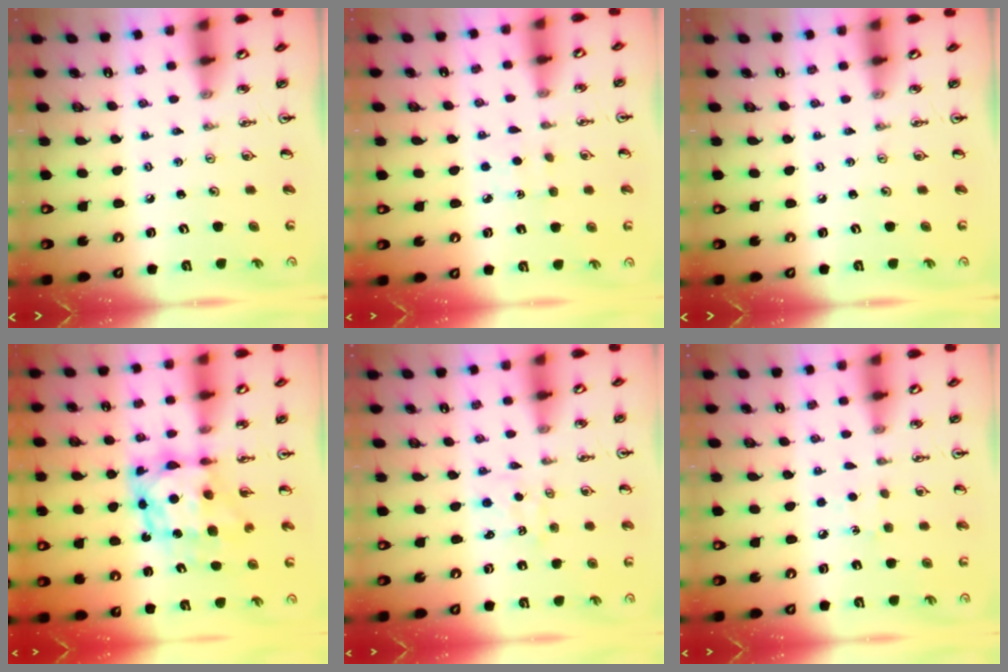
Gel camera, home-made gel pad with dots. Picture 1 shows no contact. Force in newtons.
{"total": 2.4, "press": 2.4, "slide": 0.3}
{"total": 0.0}
{"total": 8.7, "press": 8.7, "slide": 0.8}
{"total": 1.0, "press": 0.9, "slide": 0.3}
{"total": 5.4, "press": 5.4, "slide": 0.6}